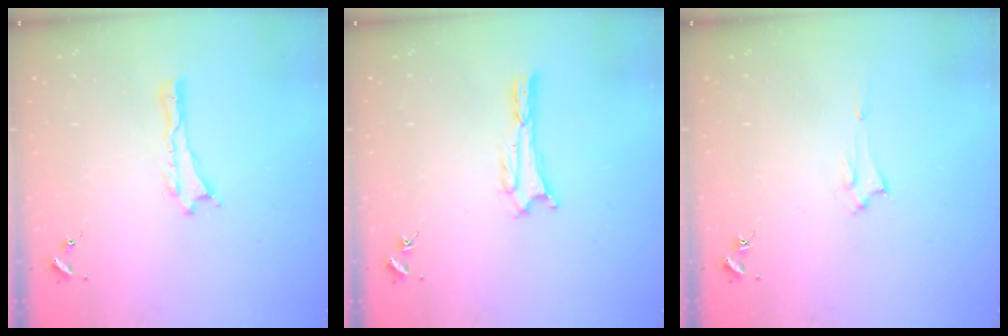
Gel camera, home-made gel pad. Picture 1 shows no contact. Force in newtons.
{"total": 1.7, "press": 1.7, "slide": 0.3}
{"total": 1.5, "press": 1.5, "slide": 0.2}